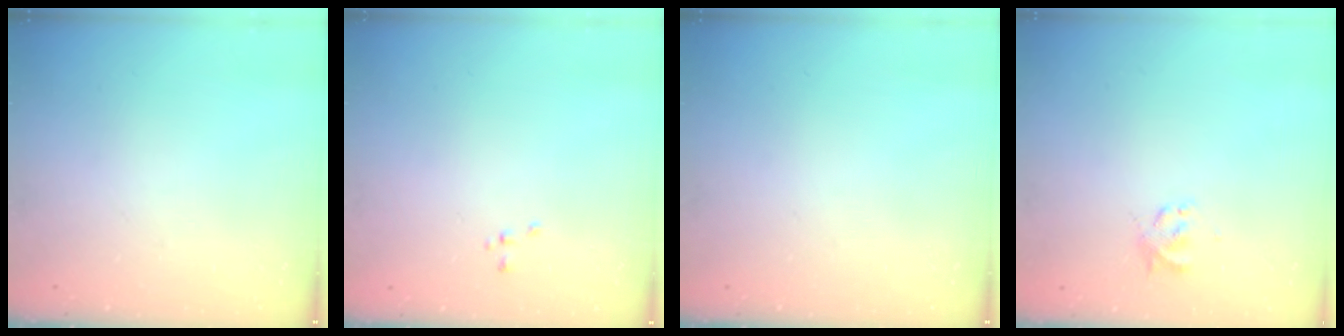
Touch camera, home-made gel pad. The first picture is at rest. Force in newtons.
{"total": 0.5, "press": 0.5, "slide": 0.0}
{"total": 0.0}
{"total": 2.2, "press": 2.2, "slide": 0.3}